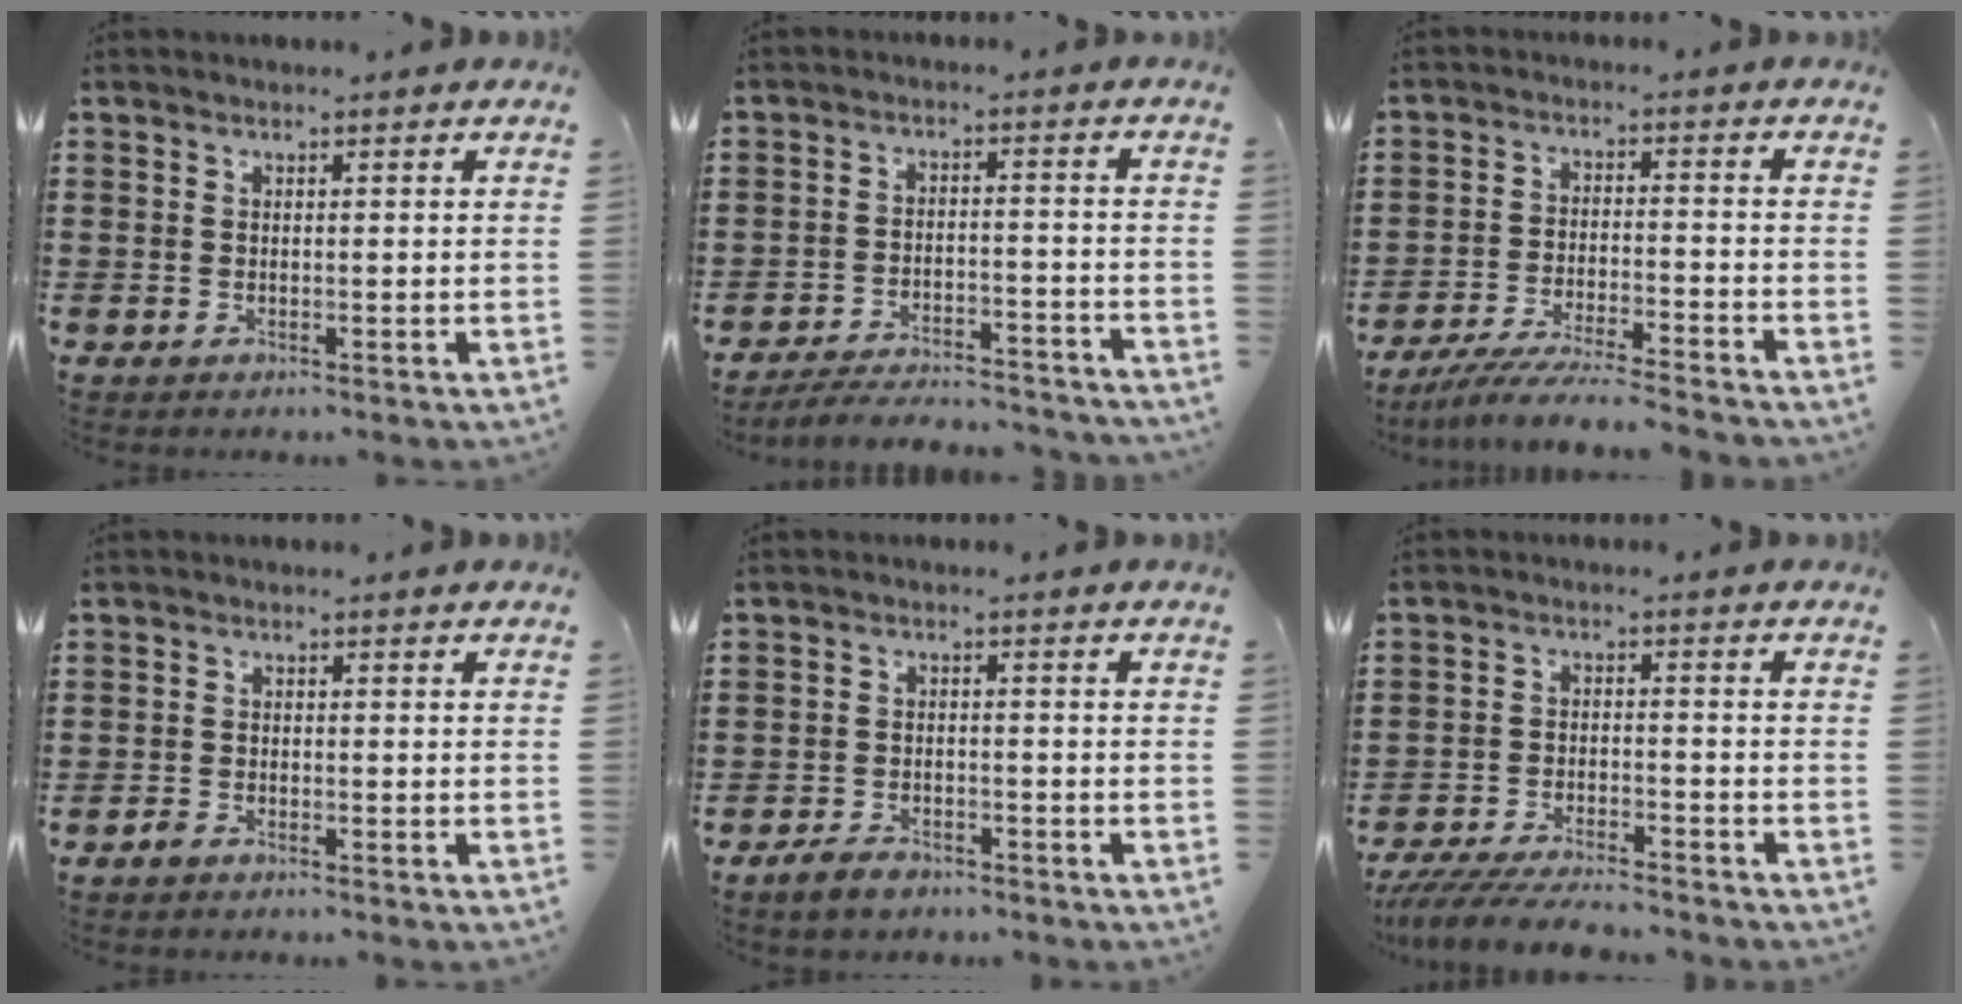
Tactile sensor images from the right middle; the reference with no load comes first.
{"total": 4.3, "force": [-4.2, -0.3, 0.8], "torque": [-0.016, -0.001, -0.086]}
{"total": 5.5, "force": [-5.2, -0.6, 1.9], "torque": [-0.036, -0.013, -0.099]}
{"total": 1.2, "force": [-1.0, 0.3, 0.4], "torque": [-0.019, -0.005, -0.023]}
{"total": 1.9, "force": [-1.7, 0.5, 0.7], "torque": [-0.011, 0.006, -0.035]}
{"total": 5.0, "force": [-4.8, 0.0, 1.5], "torque": [-0.031, -0.003, -0.094]}